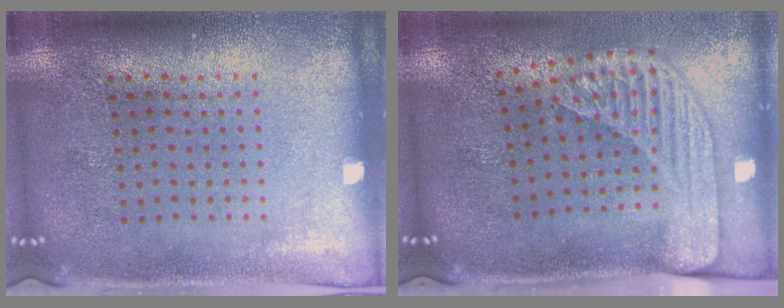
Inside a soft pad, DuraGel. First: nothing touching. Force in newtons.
{"total": 2.3, "press": 1.8, "slide": 1.5}